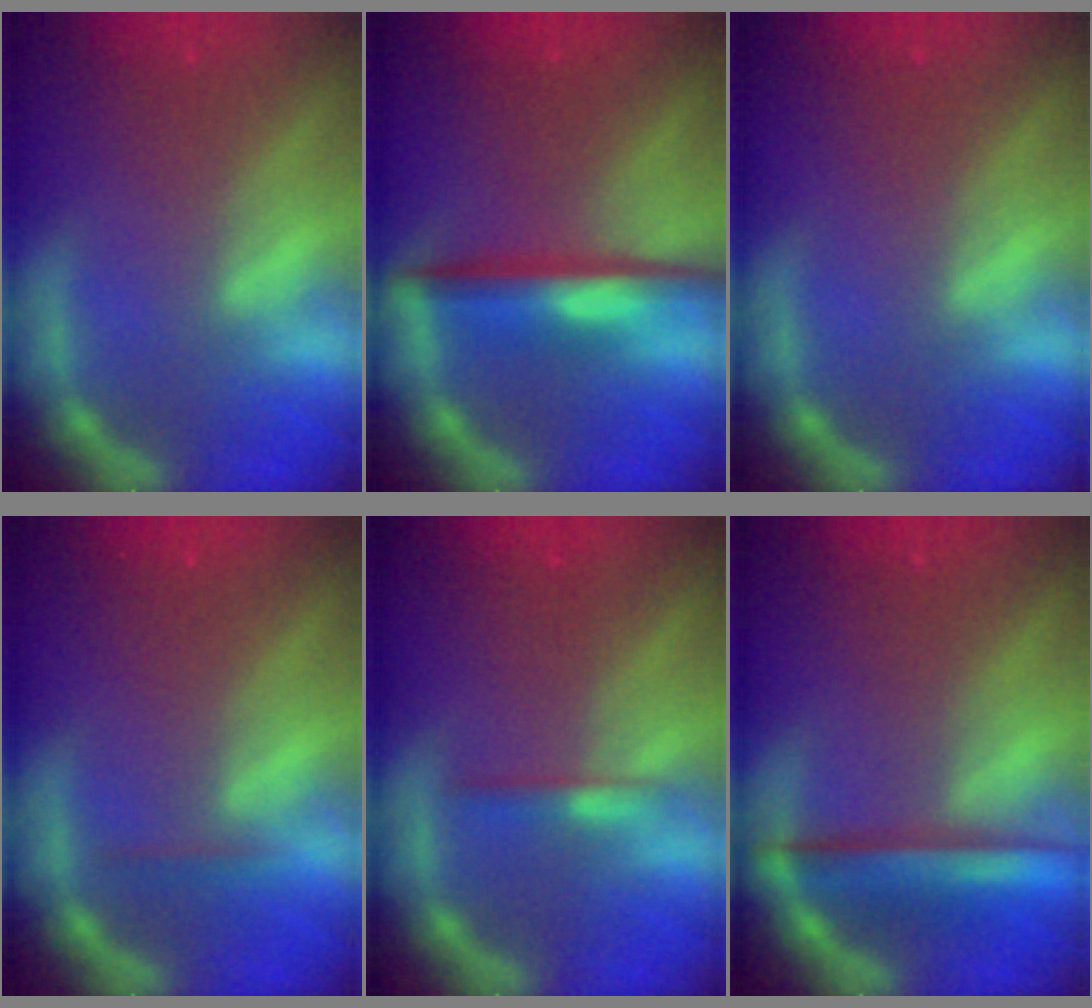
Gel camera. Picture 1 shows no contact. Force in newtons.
{"total": 5.0}
{"total": 0.0}
{"total": 0.9}
{"total": 1.4}
{"total": 5.0}